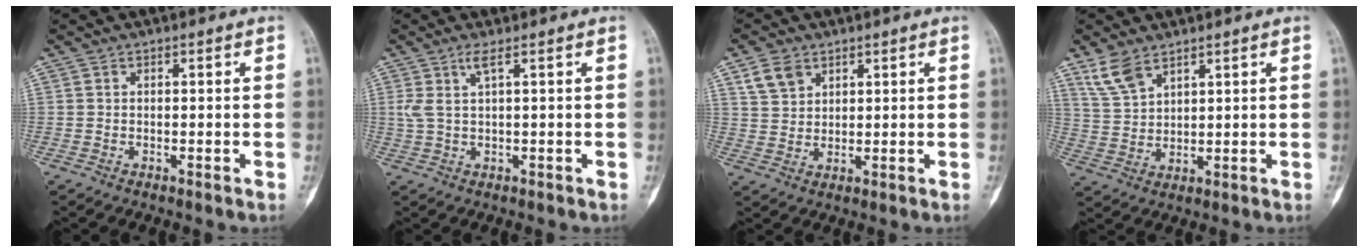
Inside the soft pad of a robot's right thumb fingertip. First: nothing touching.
{"total": 3.0, "force": [1.3, 0.0, 2.7], "torque": [-0.074, 0.002, 0.036]}
{"total": 5.2, "force": [3.0, 3.6, 2.2], "torque": [-0.028, -0.010, 0.062]}
{"total": 6.2, "force": [4.4, 2.9, 3.2], "torque": [-0.059, -0.015, 0.097]}